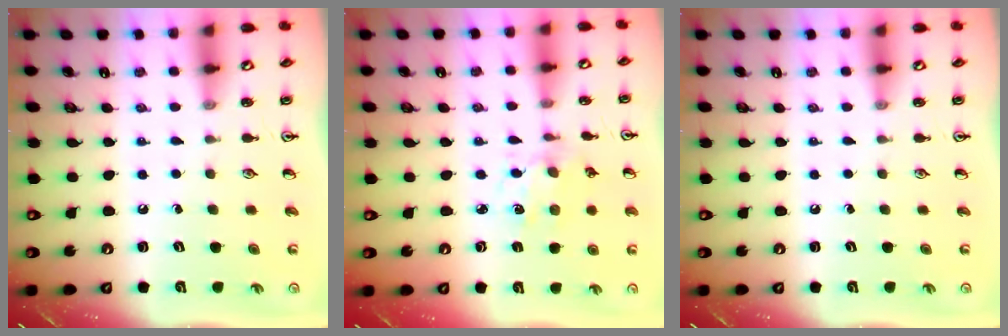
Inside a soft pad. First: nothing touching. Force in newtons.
{"total": 2.5, "press": 2.5, "slide": 0.2}
{"total": 0.0}